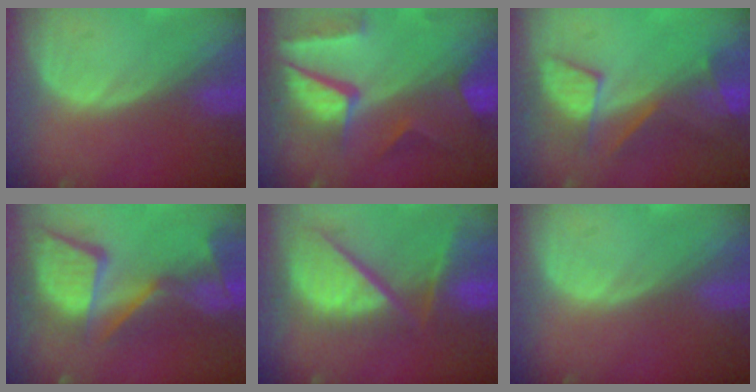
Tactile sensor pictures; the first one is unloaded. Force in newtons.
{"total": 10.5, "press": 8.8, "slide": 5.7}
{"total": 8.0, "press": 7.4, "slide": 3.2}
{"total": 13.6, "press": 11.1, "slide": 7.8}
{"total": 12.4, "press": 10.2, "slide": 7.0}
{"total": 0.0}